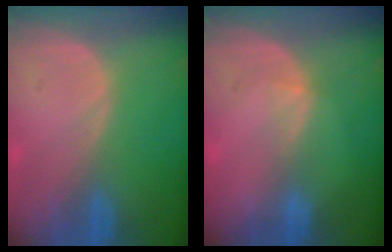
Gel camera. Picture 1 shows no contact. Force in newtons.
{"total": 1.7, "press": 1.3, "slide": 1.1}